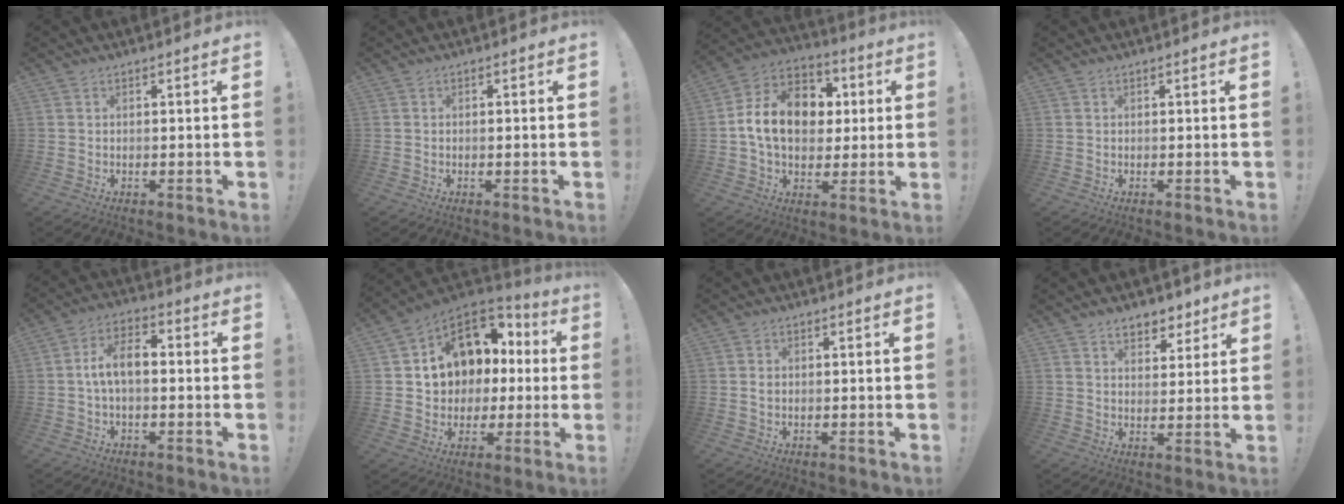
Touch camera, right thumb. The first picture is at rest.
{"total": 0.6, "force": [-0.4, 0.0, 0.4], "torque": [-0.008, -0.001, -0.007]}
{"total": 17.2, "force": [2.1, 13.0, 11.0], "torque": [-0.165, 0.013, 0.047]}
{"total": 0.0}
{"total": 8.9, "force": [-0.3, 4.6, 7.6], "torque": [-0.139, 0.009, -0.004]}
{"total": 12.7, "force": [4.2, 10.5, 5.8], "torque": [-0.080, -0.032, 0.095]}
{"total": 0.8, "force": [0.2, 0.7, 0.4], "torque": [0.000, 0.001, 0.002]}
{"total": 6.9, "force": [5.0, 4.0, 2.5], "torque": [-0.023, -0.029, 0.090]}